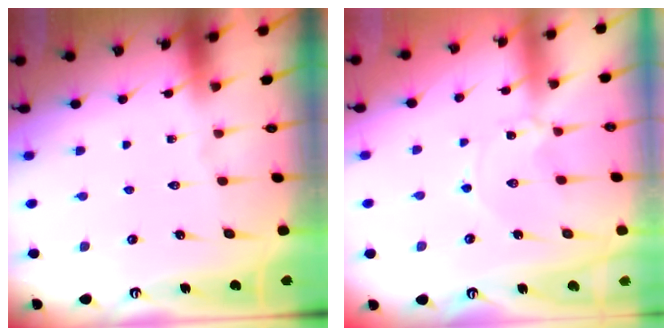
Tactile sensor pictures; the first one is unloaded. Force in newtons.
{"total": 0.0}